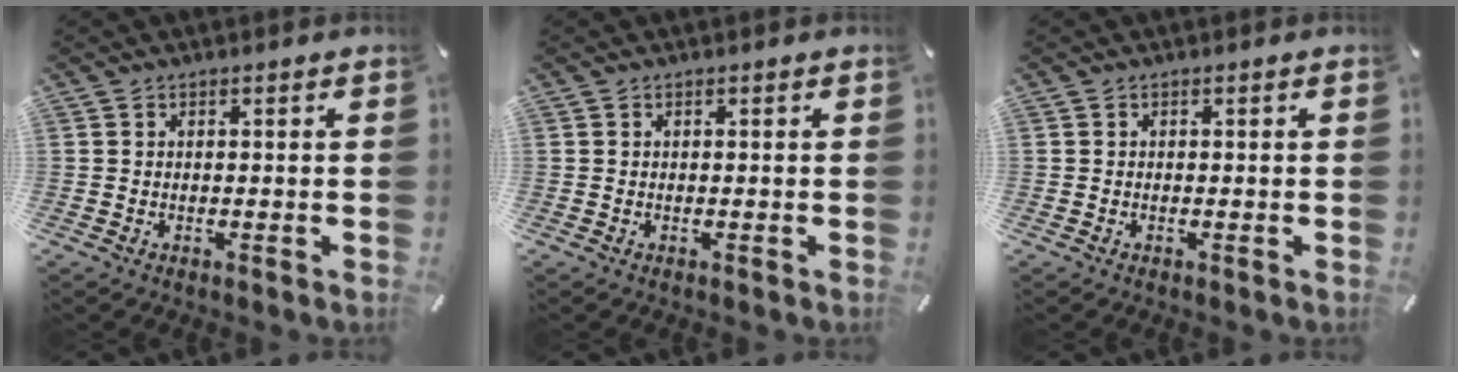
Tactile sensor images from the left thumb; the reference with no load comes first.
{"total": 0.0}
{"total": 0.0}